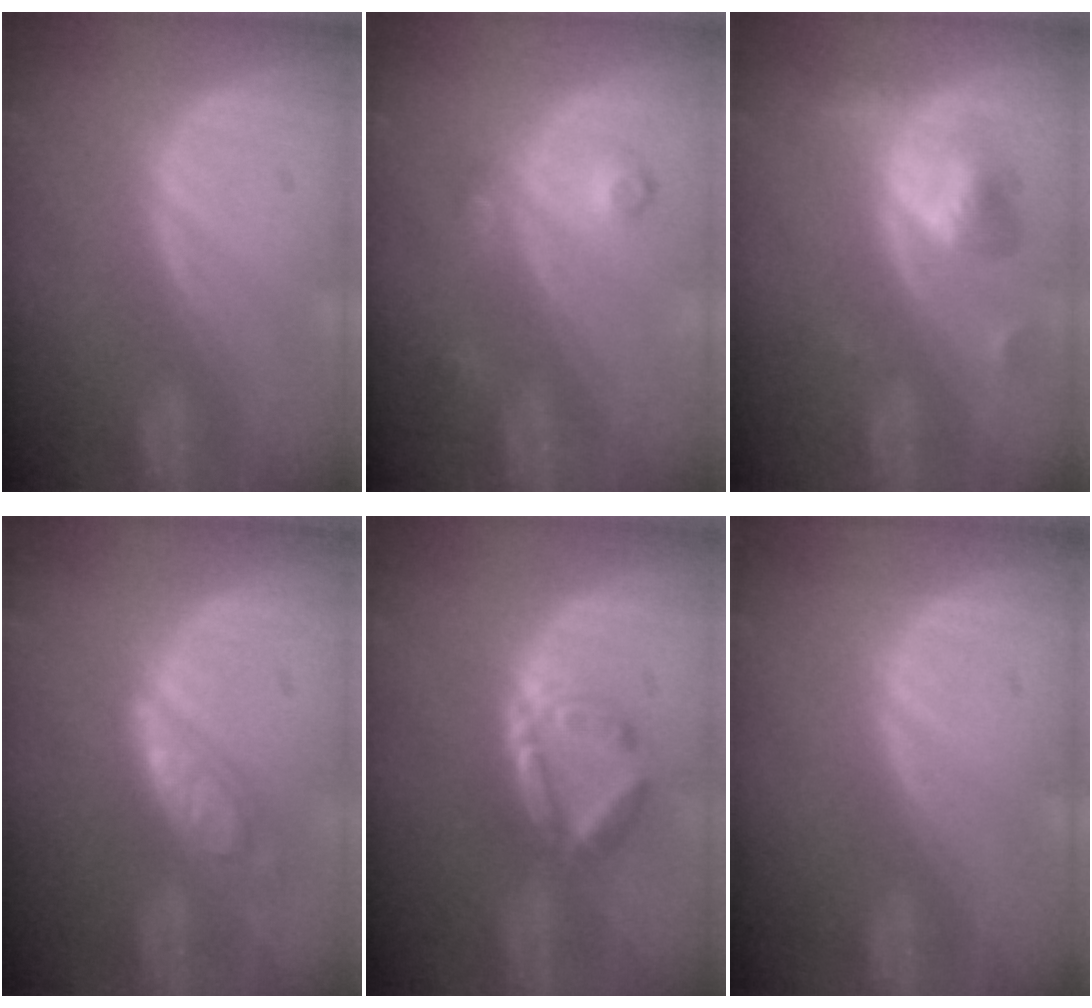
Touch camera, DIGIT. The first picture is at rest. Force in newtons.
{"total": 3.6, "press": 3.3, "slide": 1.4}
{"total": 5.8, "press": 5.2, "slide": 2.5}
{"total": 6.0, "press": 5.9, "slide": 0.4}
{"total": 5.5, "press": 5.4, "slide": 1.1}
{"total": 0.0}